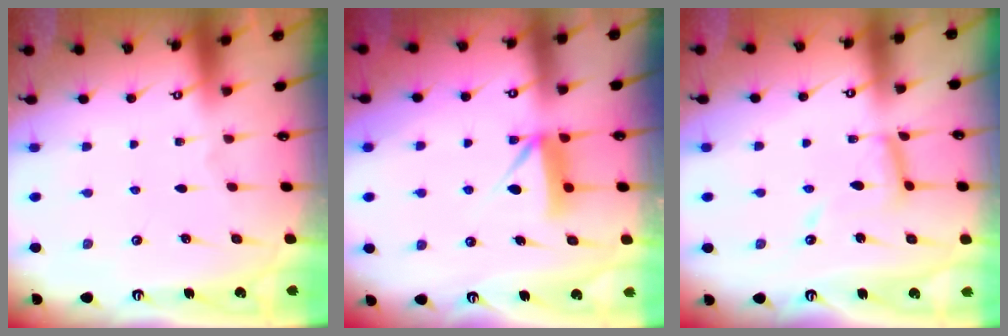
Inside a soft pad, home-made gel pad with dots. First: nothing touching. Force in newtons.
{"total": 8.5, "press": 8.5, "slide": 0.7}
{"total": 11.1, "press": 11.0, "slide": 1.0}